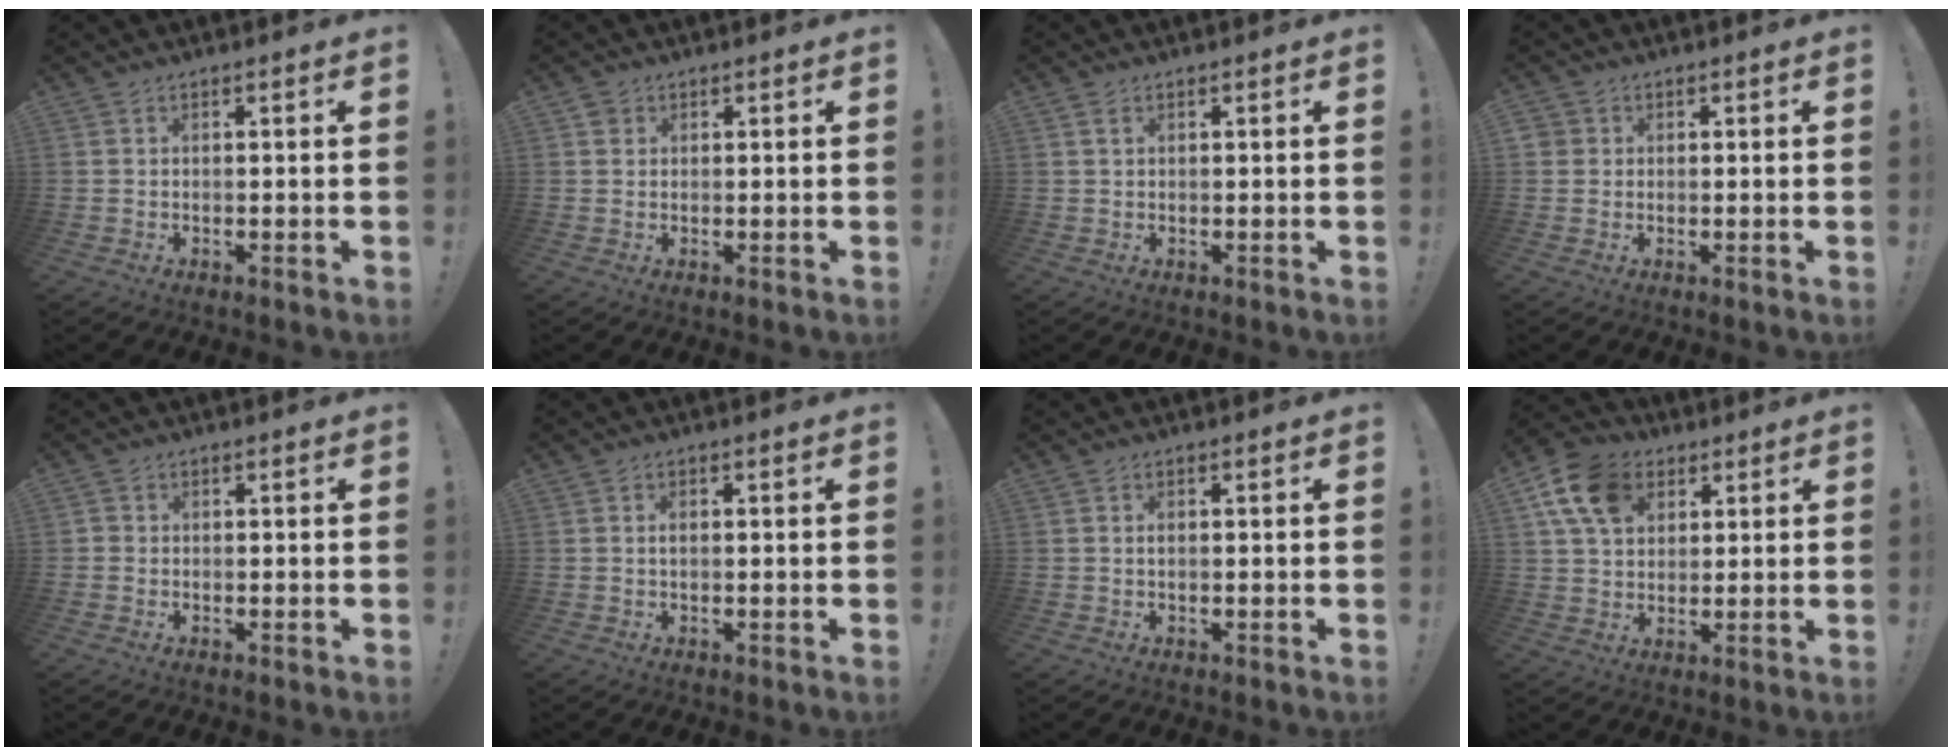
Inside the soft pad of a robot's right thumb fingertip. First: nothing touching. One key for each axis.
{"total": 1.6, "fx": 0.9, "fy": 1.3, "fz": 0.3, "tx": -0.003, "ty": 0.000, "tz": 0.016}
{"total": 1.4, "fx": 0.7, "fy": 0.6, "fz": 1.0, "tx": -0.011, "ty": -0.002, "tz": 0.011}
{"total": 2.0, "fx": 0.5, "fy": 1.8, "fz": 0.5, "tx": -0.004, "ty": 0.001, "tz": 0.009}
{"total": 1.2, "fx": -0.3, "fy": 1.0, "fz": 0.4, "tx": -0.007, "ty": 0.004, "tz": -0.006}
{"total": 1.1, "fx": 0.1, "fy": 0.6, "fz": 0.9, "tx": -0.012, "ty": 0.001, "tz": 0.000}
{"total": 0.6, "fx": 0.1, "fy": 0.3, "fz": 0.5, "tx": -0.013, "ty": 0.002, "tz": 0.002}
{"total": 14.0, "fx": 5.7, "fy": 10.2, "fz": 7.6, "tx": -0.125, "ty": -0.010, "tz": 0.114}